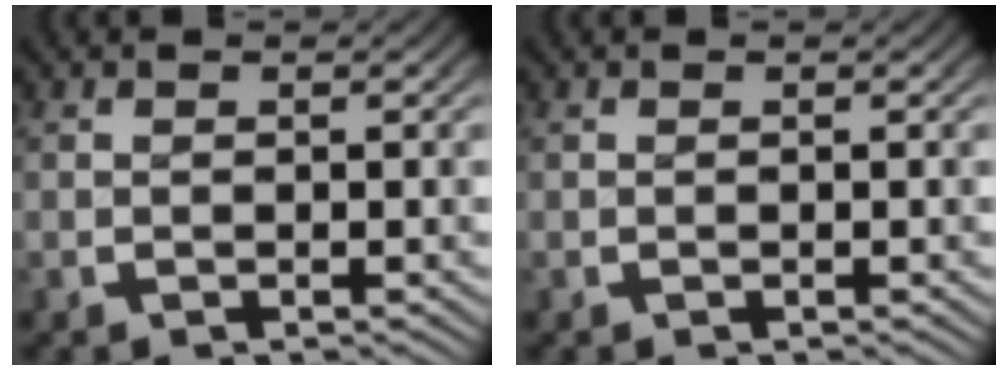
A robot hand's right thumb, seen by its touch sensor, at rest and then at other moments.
{"total": 0.0}